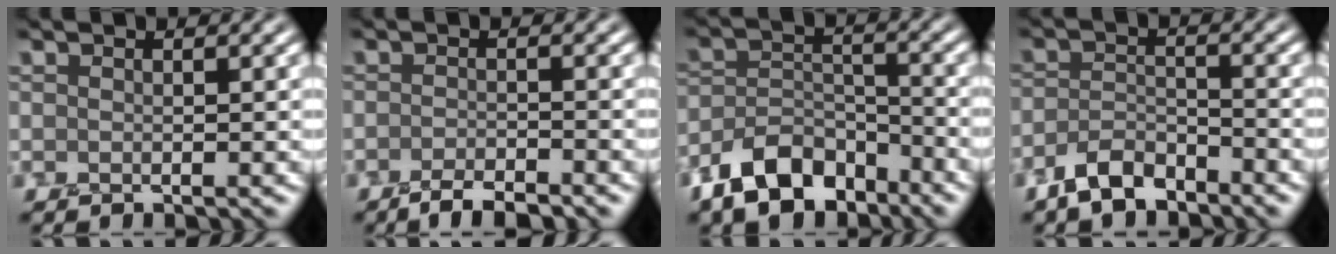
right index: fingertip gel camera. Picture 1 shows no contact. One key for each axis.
{"total": 2.5, "fx": -2.0, "fy": 0.5, "fz": 1.4, "tx": -0.025, "ty": 0.003, "tz": -0.041}
{"total": 6.8, "fx": -5.0, "fy": 3.5, "fz": 3.0, "tx": -0.048, "ty": -0.002, "tz": -0.098}
{"total": 3.6, "fx": -2.8, "fy": 1.5, "fz": 1.6, "tx": -0.029, "ty": 0.001, "tz": -0.061}